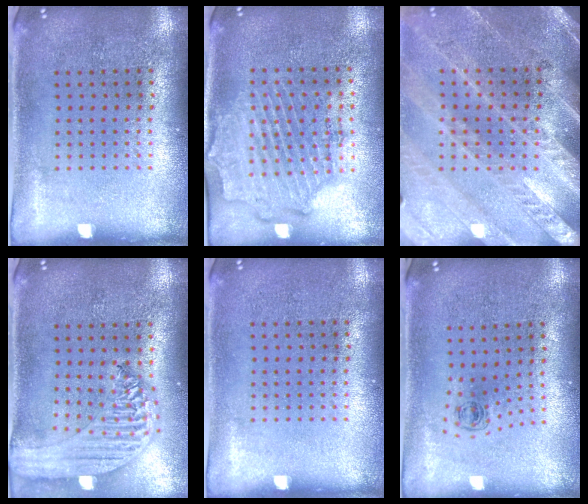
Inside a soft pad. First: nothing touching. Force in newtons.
{"total": 1.8, "press": 1.7, "slide": 0.6}
{"total": 2.9, "press": 2.6, "slide": 1.1}
{"total": 2.2, "press": 2.0, "slide": 0.9}
{"total": 0.0}
{"total": 0.5, "press": 0.3, "slide": 0.4}